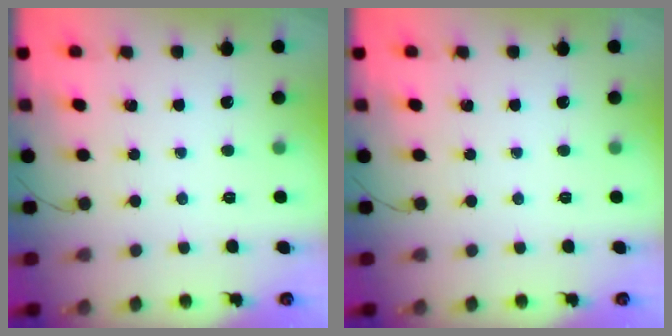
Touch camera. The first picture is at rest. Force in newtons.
{"total": 0.0}